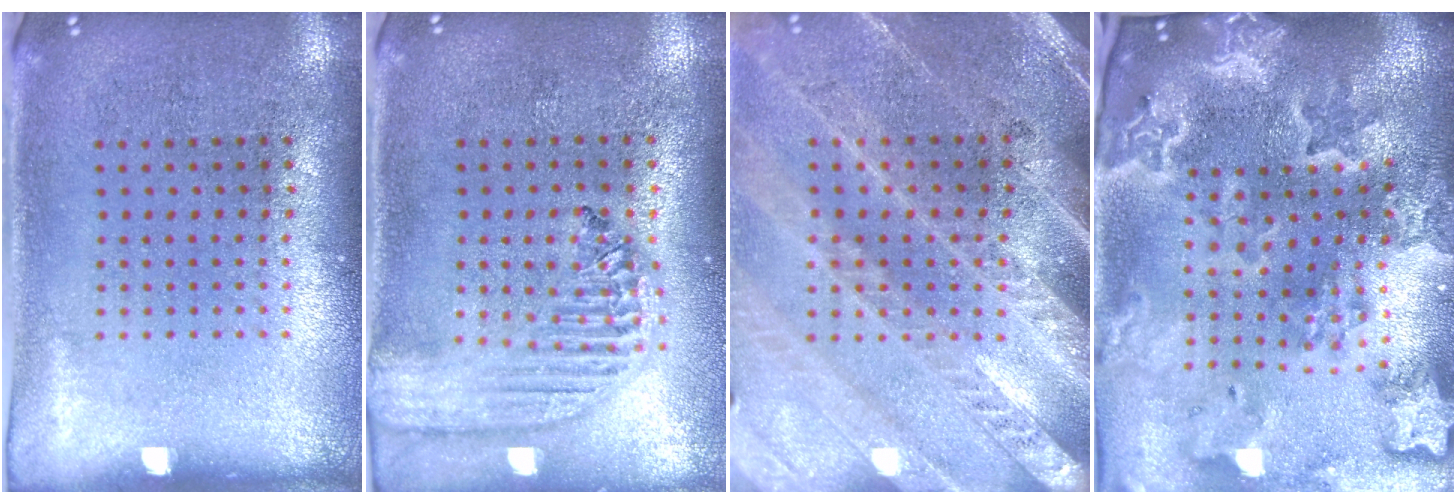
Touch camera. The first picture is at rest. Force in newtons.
{"total": 2.1, "press": 1.9, "slide": 1.0}
{"total": 3.2, "press": 2.8, "slide": 1.4}
{"total": 4.4, "press": 3.6, "slide": 2.6}